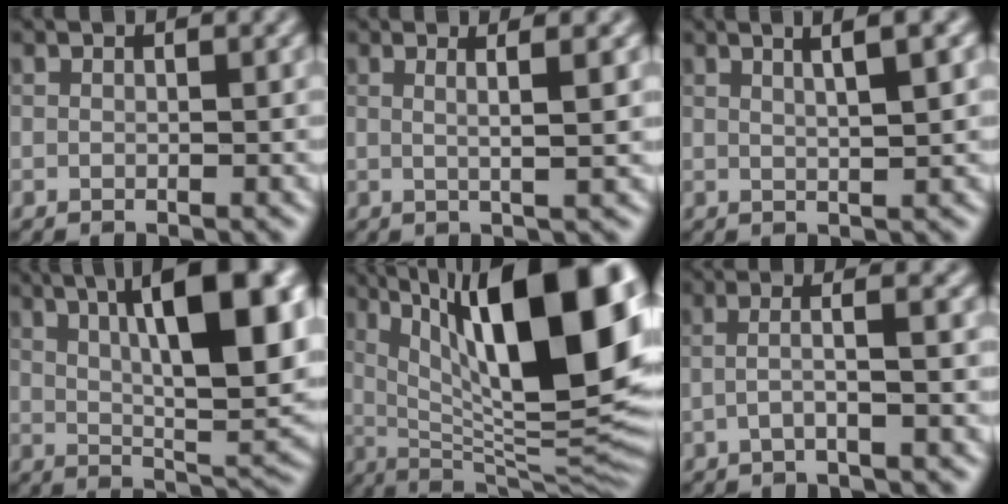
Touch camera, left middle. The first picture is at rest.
{"total": 2.7, "force": [0.5, 0.6, 2.6], "torque": [-0.040, 0.011, 0.000]}
{"total": 3.0, "force": [1.1, 0.6, 2.7], "torque": [-0.024, 0.014, 0.010]}
{"total": 12.5, "force": [4.0, 3.6, 11.3], "torque": [-0.157, 0.006, 0.073]}
{"total": 17.7, "force": [5.3, 5.9, 15.9], "torque": [-0.236, 0.020, 0.104]}
{"total": 2.7, "force": [-1.1, 0.5, 2.3], "torque": [-0.037, 0.010, -0.024]}